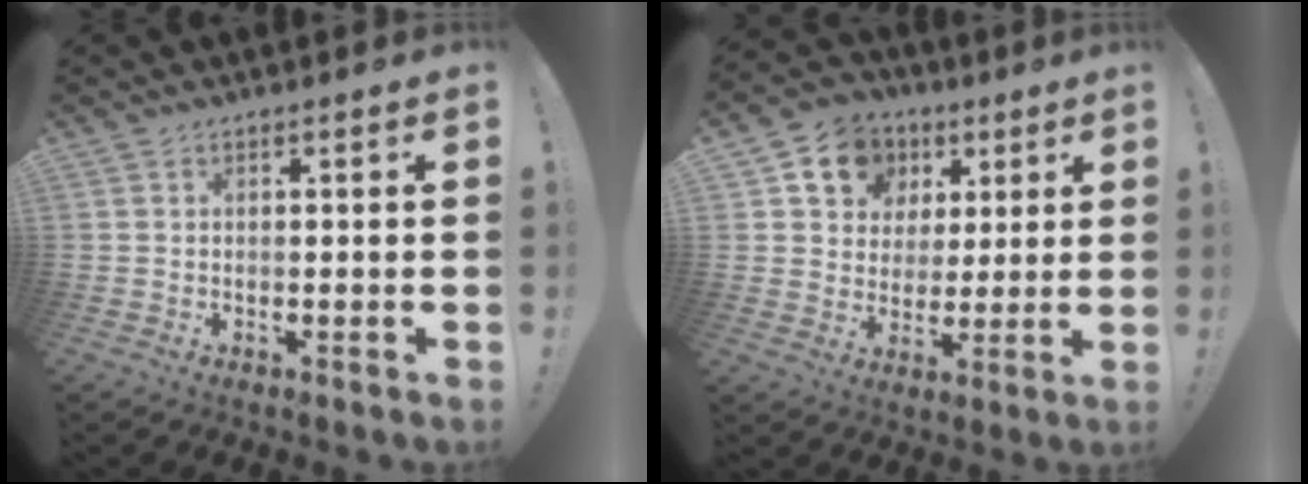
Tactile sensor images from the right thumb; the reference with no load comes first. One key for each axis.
{"total": 11.6, "fx": 4.7, "fy": 9.9, "fz": 3.9, "tx": -0.057, "ty": -0.022, "tz": 0.093}